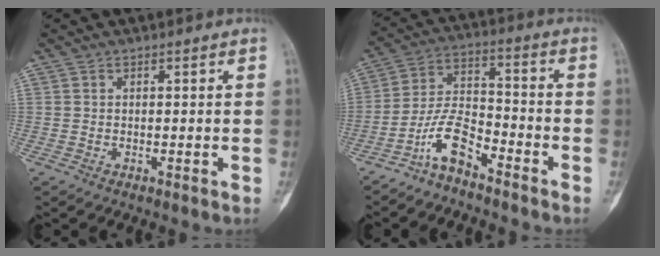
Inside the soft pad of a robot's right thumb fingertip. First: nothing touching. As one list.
[{"total": 8.6, "force": [-6.1, 3.3, 5.1], "torque": [-0.097, 0.068, -0.125]}]